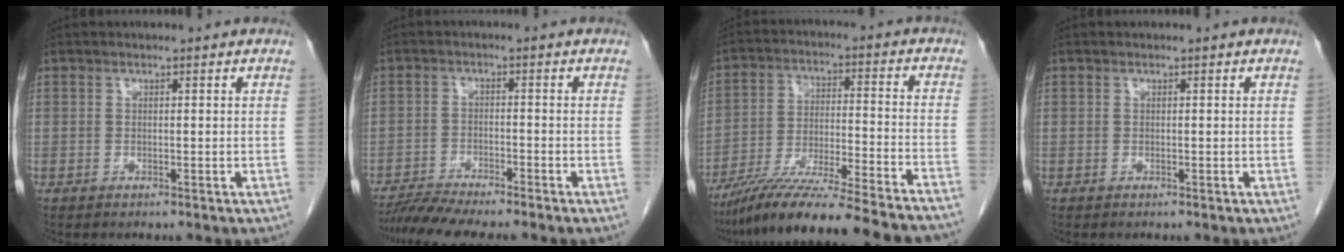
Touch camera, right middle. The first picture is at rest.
{"total": 6.9, "force": [-6.3, -0.4, 2.9], "torque": [-0.047, -0.018, -0.107]}
{"total": 25.1, "force": [-22.1, 0.3, 11.9], "torque": [-0.156, -0.039, -0.333]}
{"total": 0.0}